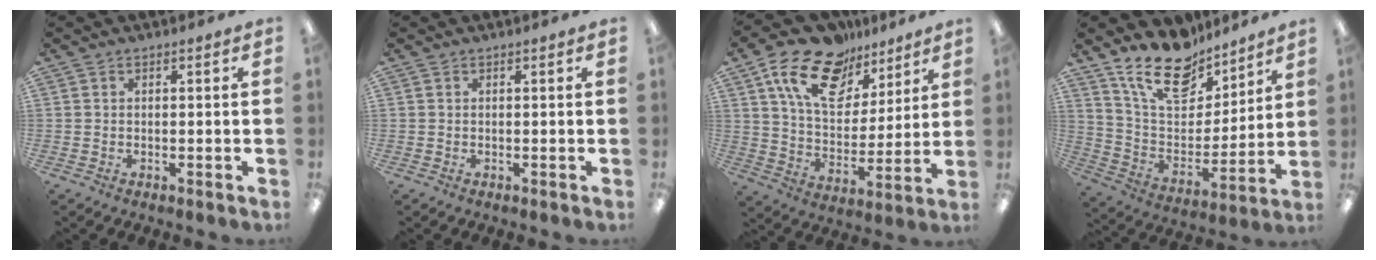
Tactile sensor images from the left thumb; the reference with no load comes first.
{"total": 0.0}
{"total": 17.9, "force": [11.5, 10.2, 9.2], "torque": [-0.162, -0.052, 0.208]}
{"total": 18.3, "force": [14.1, 8.7, 7.9], "torque": [-0.150, -0.087, 0.253]}